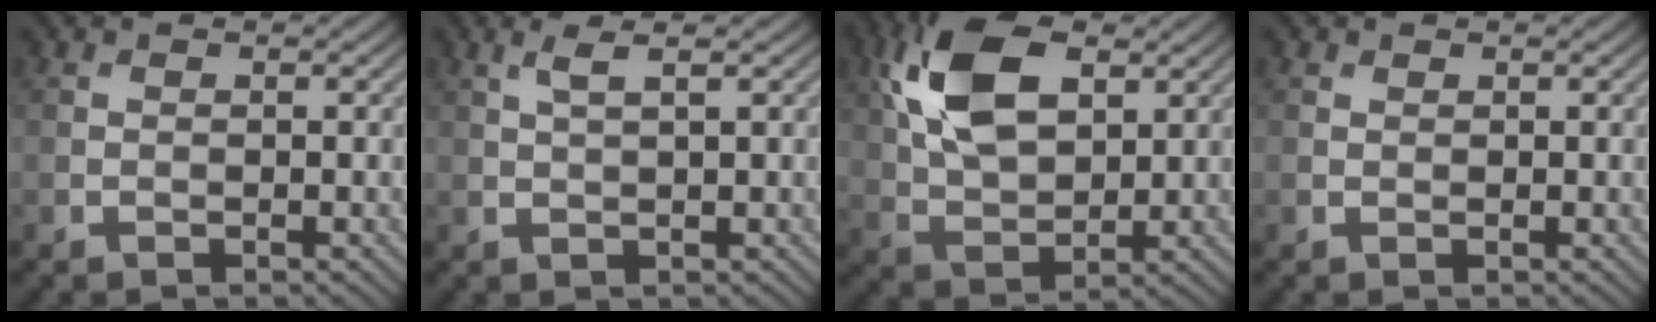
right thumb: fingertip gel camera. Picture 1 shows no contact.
{"total": 2.2, "force": [1.1, 0.2, 1.8], "torque": [-0.044, 0.006, 0.023]}
{"total": 12.3, "force": [4.5, 6.8, 9.2], "torque": [-0.221, 0.018, 0.086]}
{"total": 0.5, "force": [0.5, 0.2, 0.0], "torque": [0.001, 0.001, 0.010]}